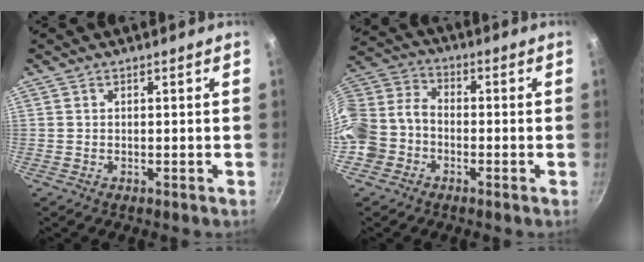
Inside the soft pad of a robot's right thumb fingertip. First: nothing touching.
{"total": 13.2, "force": [-4.7, 10.3, 6.8], "torque": [-0.137, 0.059, -0.110]}